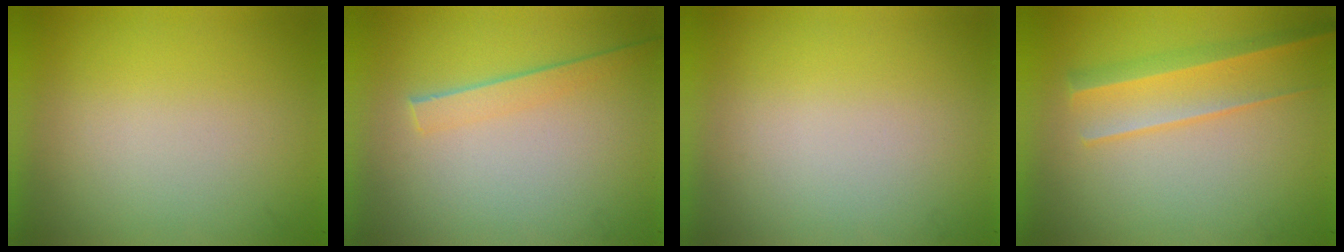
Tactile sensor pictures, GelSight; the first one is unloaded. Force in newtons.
{"total": 1.4}
{"total": 0.0}
{"total": 2.1}